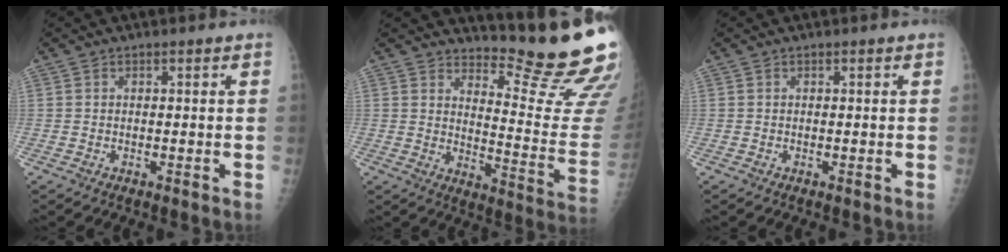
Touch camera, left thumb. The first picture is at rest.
{"total": 17.1, "force": [16.0, 0.4, 5.8], "torque": [-0.058, -0.206, 0.206]}
{"total": 0.0}